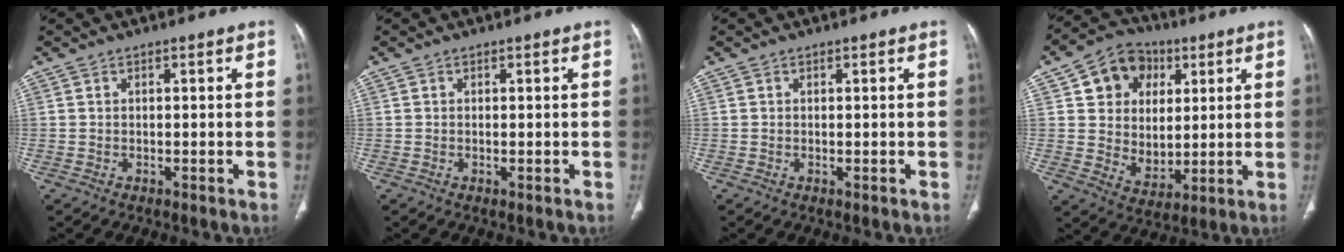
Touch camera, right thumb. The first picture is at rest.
{"total": 0.0}
{"total": 0.0}
{"total": 13.3, "force": [4.5, 11.1, 5.8], "torque": [-0.053, -0.014, 0.083]}